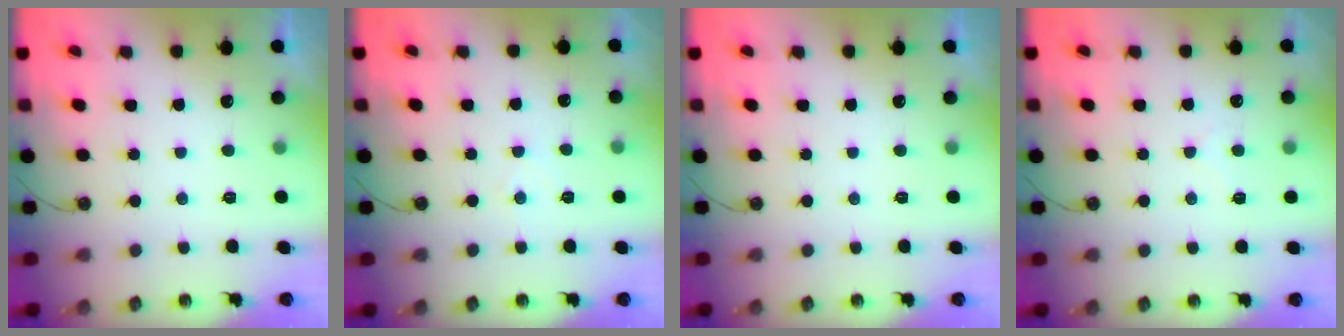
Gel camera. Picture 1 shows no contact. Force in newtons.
{"total": 3.5, "press": 3.5, "slide": 0.5}
{"total": 0.0}
{"total": 4.0, "press": 4.0, "slide": 0.5}